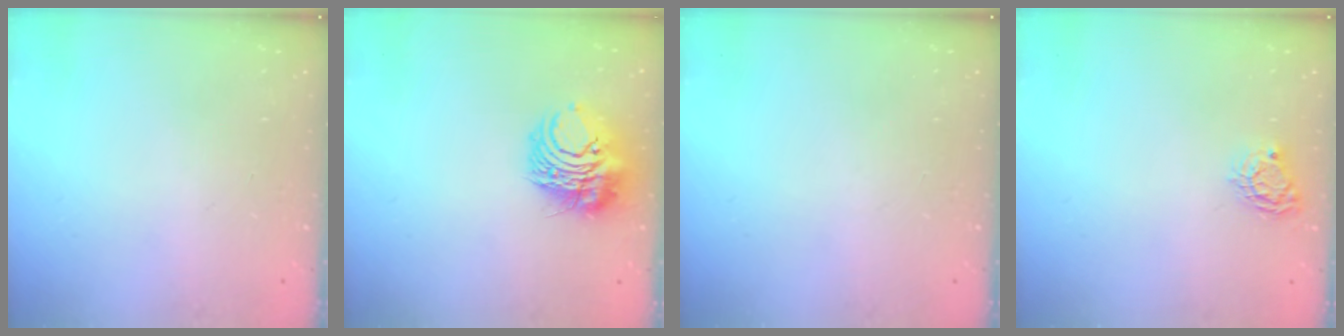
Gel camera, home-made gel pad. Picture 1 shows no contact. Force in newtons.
{"total": 9.2, "press": 9.1, "slide": 1.3}
{"total": 0.0}
{"total": 5.6, "press": 5.6, "slide": 0.5}